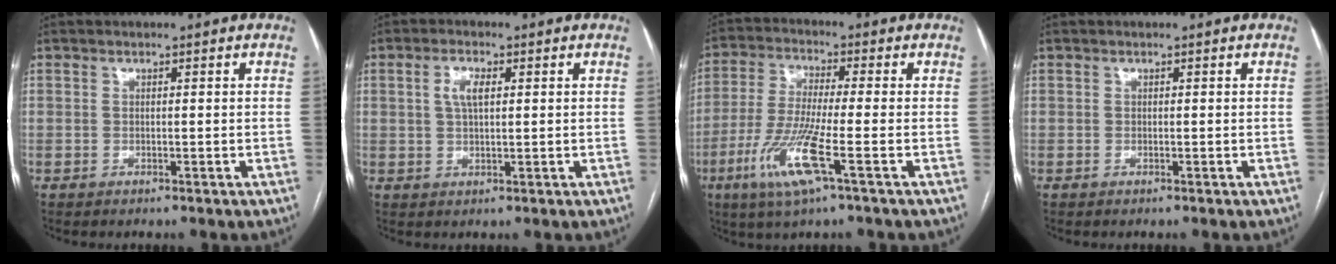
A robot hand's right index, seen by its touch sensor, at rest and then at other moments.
{"total": 3.5, "force": [1.0, 1.2, 3.1], "torque": [-0.065, 0.006, 0.020]}
{"total": 10.2, "force": [-4.2, 0.1, 9.3], "torque": [-0.196, -0.020, -0.087]}
{"total": 0.0}